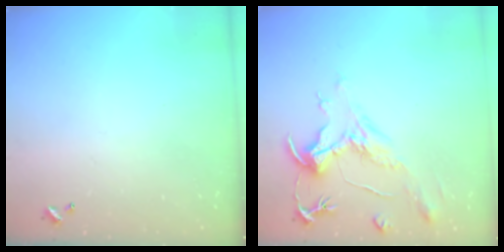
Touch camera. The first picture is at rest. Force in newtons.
{"total": 2.2, "press": 1.7, "slide": 1.4}